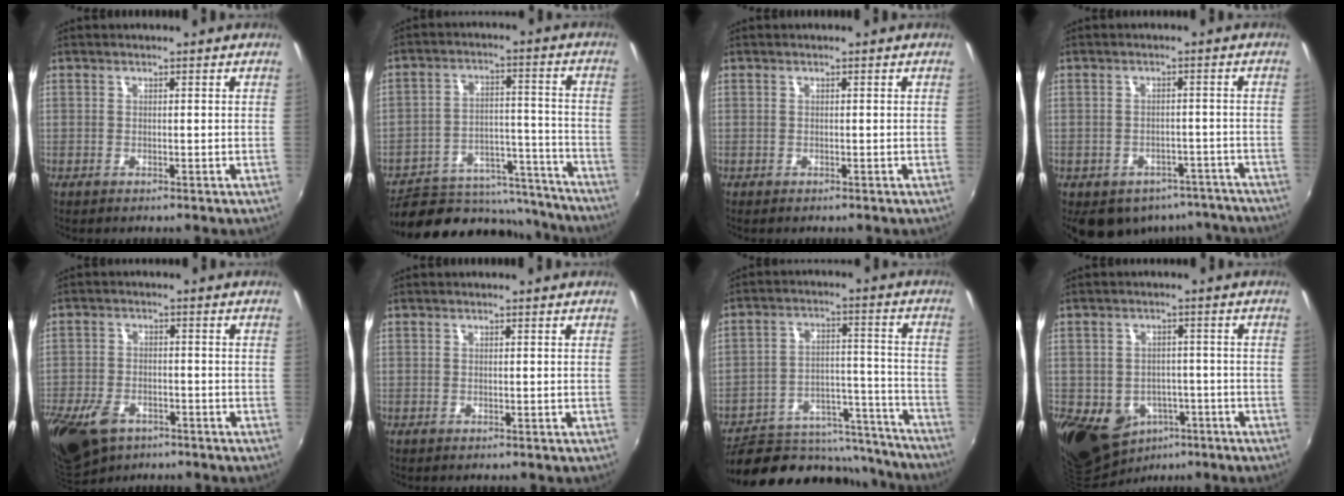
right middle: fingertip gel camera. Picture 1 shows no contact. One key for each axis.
{"total": 17.2, "fx": -14.5, "fy": 8.4, "fz": 4.0, "tx": -0.076, "ty": 0.054, "tz": -0.186}
{"total": 0.0}
{"total": 14.5, "fx": -10.7, "fy": 8.3, "fz": 5.0, "tx": -0.105, "ty": 0.007, "tz": -0.117}
{"total": 12.3, "fx": -7.6, "fy": 7.1, "fz": 6.7, "tx": -0.170, "ty": -0.027, "tz": -0.136}
{"total": 0.0}
{"total": 20.2, "fx": -17.1, "fy": 9.2, "fz": 5.8, "tx": -0.106, "ty": 0.050, "tz": -0.217}
{"total": 15.7, "fx": -6.4, "fy": 12.2, "fz": 7.4, "tx": -0.193, "ty": -0.011, "tz": -0.077}